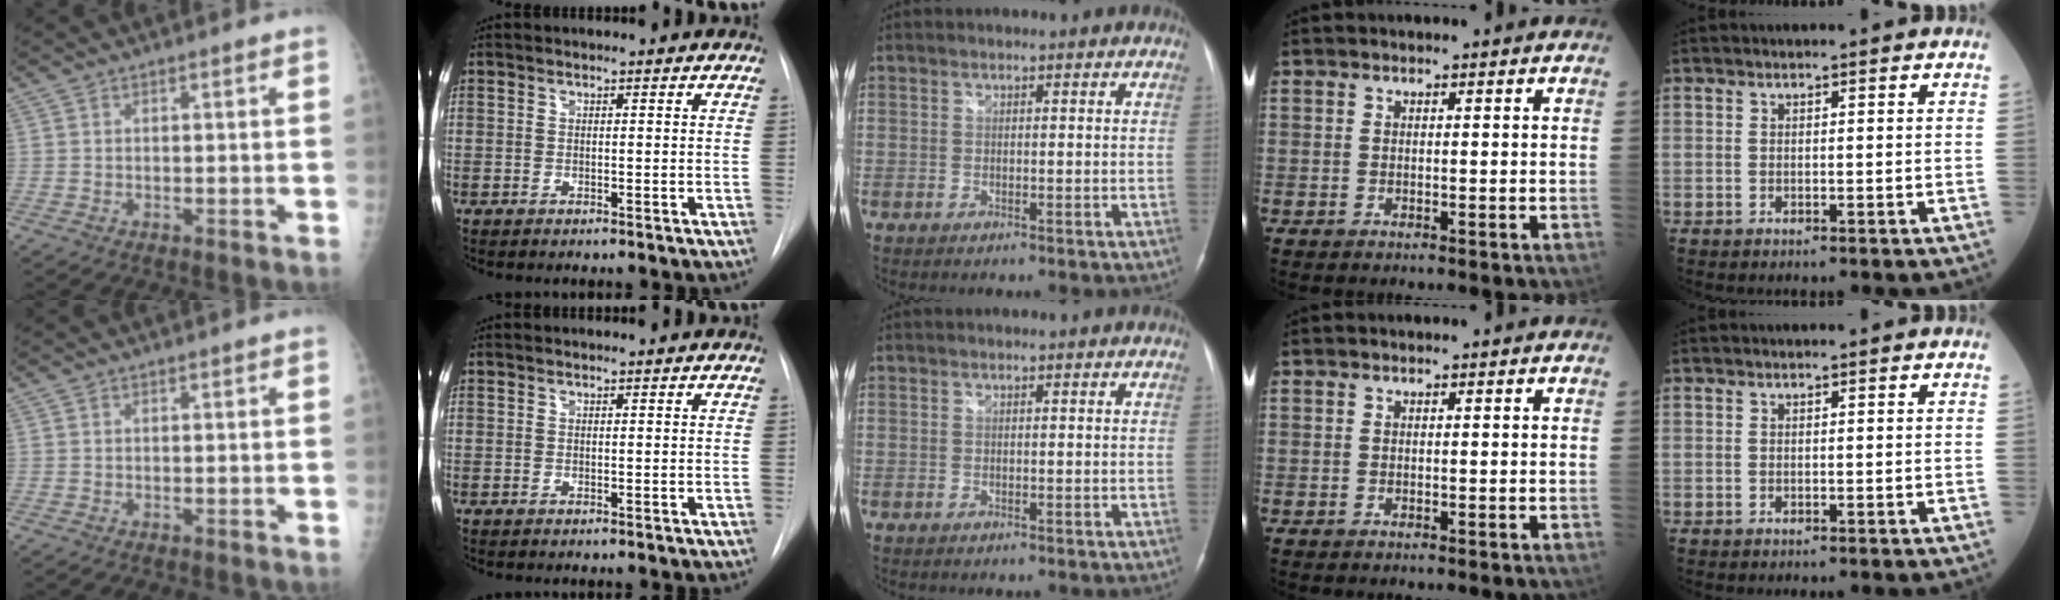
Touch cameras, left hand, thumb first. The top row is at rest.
{}